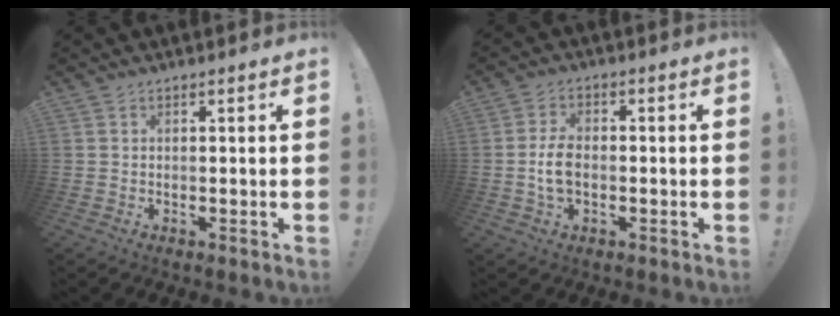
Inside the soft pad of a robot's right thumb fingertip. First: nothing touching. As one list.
[{"total": 6.4, "force": [-1.2, 3.8, 5.0], "torque": [-0.105, 0.003, -0.022]}]